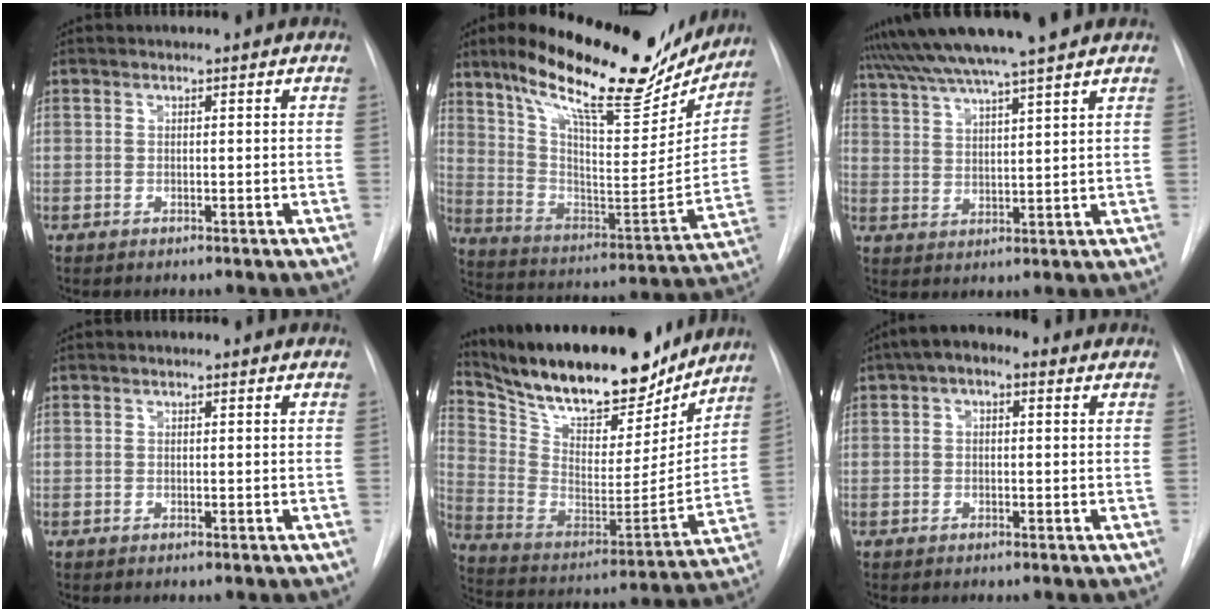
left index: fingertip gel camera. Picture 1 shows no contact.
{"total": 25.6, "force": [19.7, 7.4, 14.7], "torque": [-0.233, -0.011, 0.295]}
{"total": 12.2, "force": [10.6, -1.5, 6.0], "torque": [-0.109, 0.023, 0.171]}
{"total": 0.0}
{"total": 26.0, "force": [21.9, 7.4, 12.0], "torque": [-0.220, -0.010, 0.337]}
{"total": 4.2, "force": [1.6, 2.2, 3.2], "torque": [-0.052, 0.021, 0.015]}